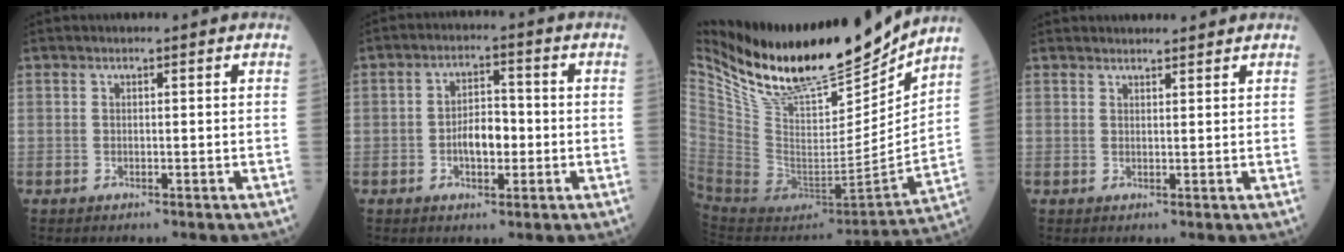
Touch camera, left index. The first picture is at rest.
{"total": 5.1, "force": [-1.4, 2.5, 4.2], "torque": [-0.077, 0.007, -0.026]}
{"total": 24.9, "force": [21.3, 5.5, 11.5], "torque": [-0.217, -0.042, 0.364]}
{"total": 3.3, "force": [3.2, 0.7, 0.6], "torque": [-0.009, 0.013, 0.041]}